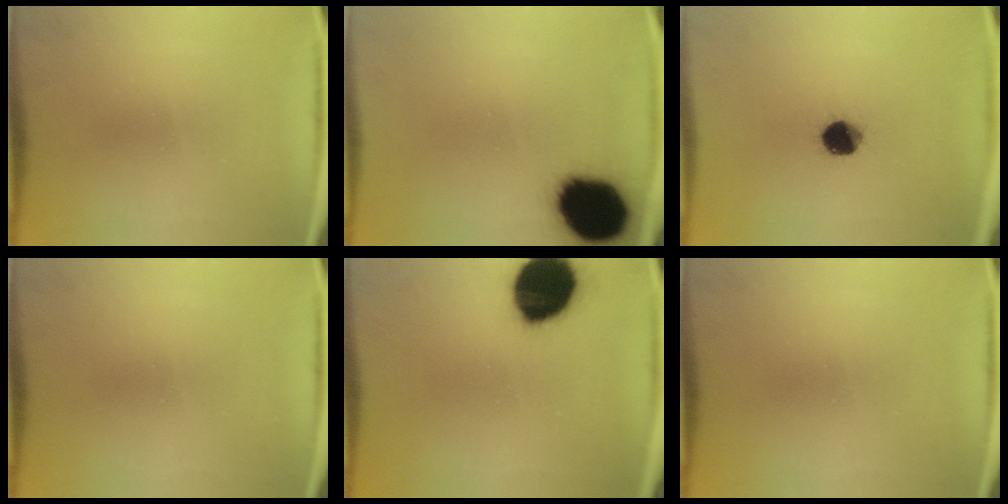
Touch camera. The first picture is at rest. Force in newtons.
{"total": 18.7}
{"total": 6.6}
{"total": 0.0}
{"total": 18.2}
{"total": 0.0}